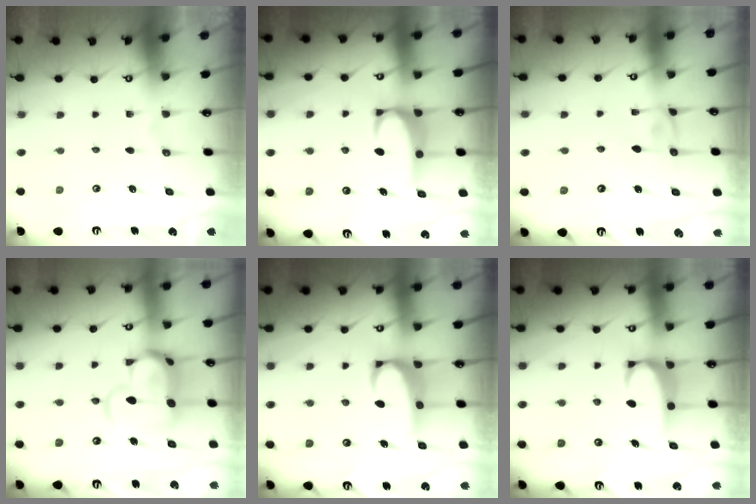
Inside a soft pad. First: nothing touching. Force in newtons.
{"total": 3.0, "press": 2.9, "slide": 0.8}
{"total": 2.0, "press": 2.0, "slide": 0.2}
{"total": 9.5, "press": 9.4, "slide": 1.2}
{"total": 3.5, "press": 3.3, "slide": 1.0}
{"total": 1.9, "press": 1.9, "slide": 0.3}